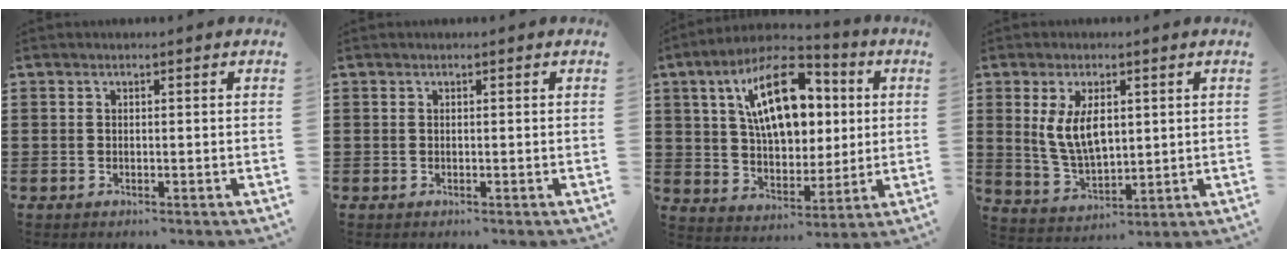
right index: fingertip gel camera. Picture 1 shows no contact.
{"total": 0.0}
{"total": 16.2, "force": [4.7, 8.8, 12.8], "torque": [-0.228, 0.015, 0.078]}
{"total": 7.5, "force": [1.7, 3.8, 6.2], "torque": [-0.135, 0.007, 0.028]}